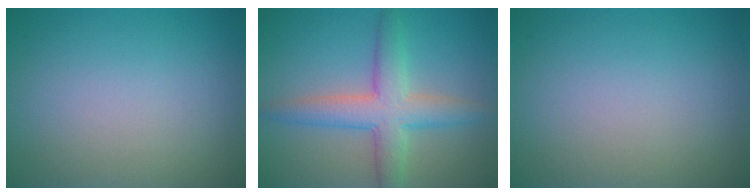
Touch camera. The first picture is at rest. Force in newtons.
{"total": 5.5, "press": 5.5, "slide": 0.2}
{"total": 0.0}